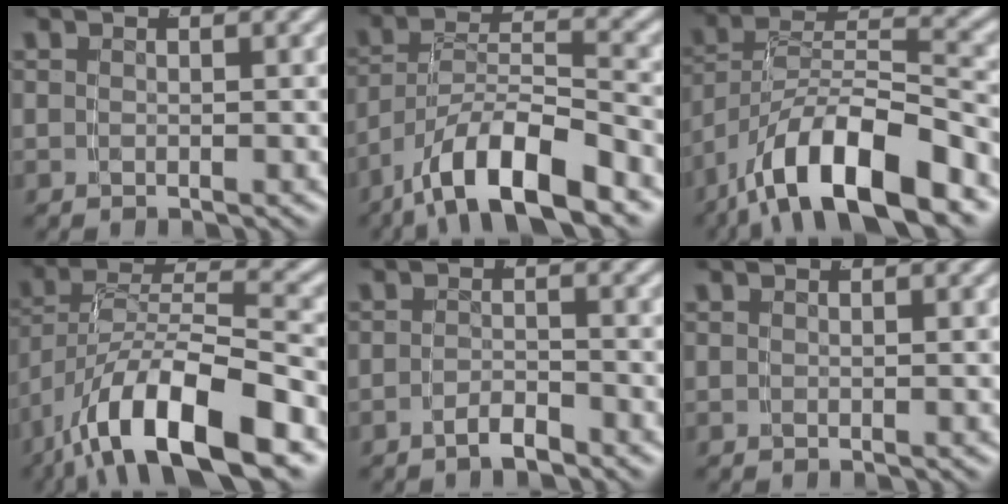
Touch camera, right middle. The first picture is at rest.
{"total": 7.5, "force": [-4.1, 3.3, 5.3], "torque": [-0.087, -0.012, -0.063]}
{"total": 9.4, "force": [-4.1, 4.6, 7.1], "torque": [-0.116, -0.014, -0.058]}
{"total": 10.3, "force": [-4.1, 5.2, 7.9], "torque": [-0.143, -0.017, -0.053]}
{"total": 2.1, "force": [-1.8, 0.6, 0.9], "torque": [-0.013, -0.002, -0.033]}
{"total": 0.0}